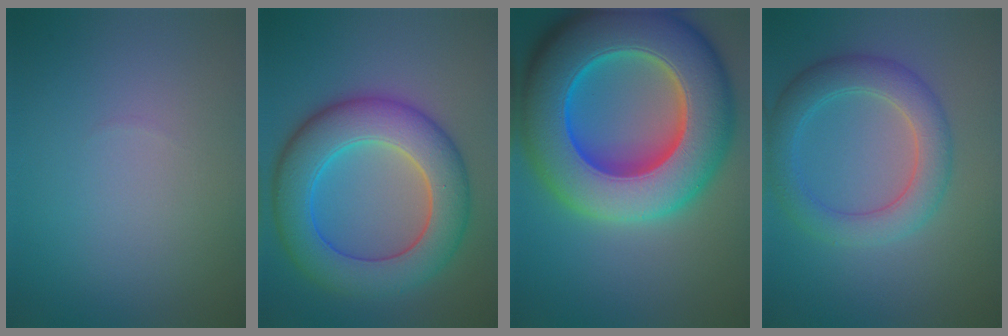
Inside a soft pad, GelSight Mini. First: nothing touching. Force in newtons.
{"total": 9.5, "press": 9.5, "slide": 0.6}
{"total": 16.4, "press": 16.4, "slide": 0.6}
{"total": 4.7, "press": 4.7, "slide": 0.1}